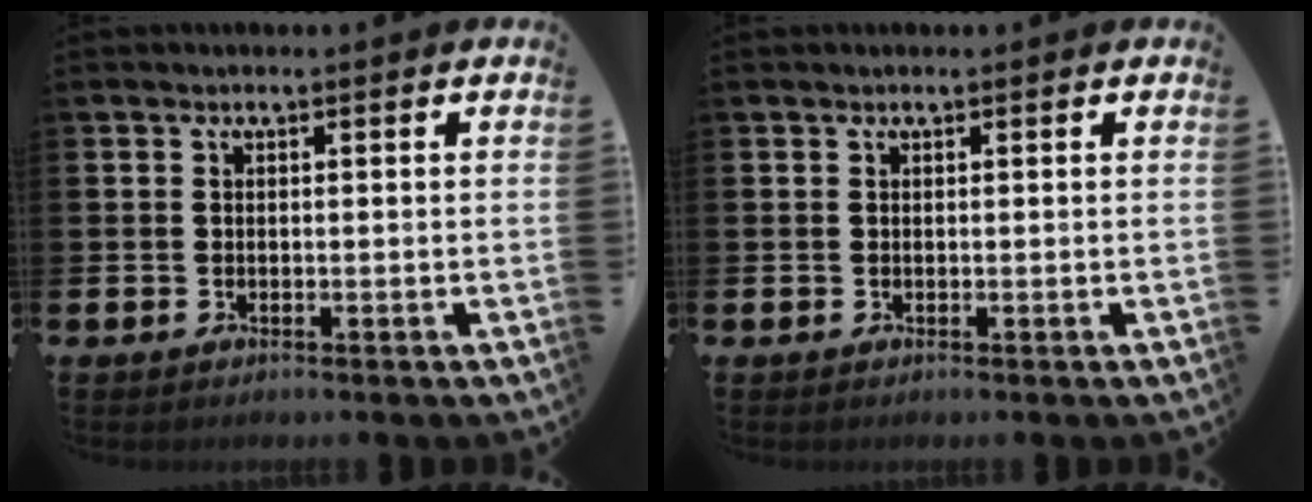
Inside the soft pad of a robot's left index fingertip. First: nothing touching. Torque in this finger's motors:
{"motor_torque": [0.20, -0.07, -0.02, -0.01]}